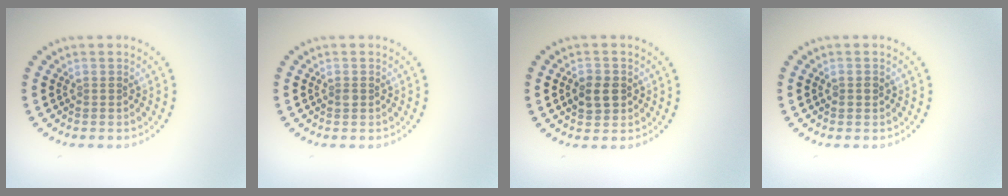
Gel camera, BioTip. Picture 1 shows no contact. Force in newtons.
{"total": 0.7, "press": 0.7, "slide": 0.1}
{"total": 2.6, "press": 2.6, "slide": 0.3}
{"total": 1.0, "press": 1.0, "slide": 0.1}